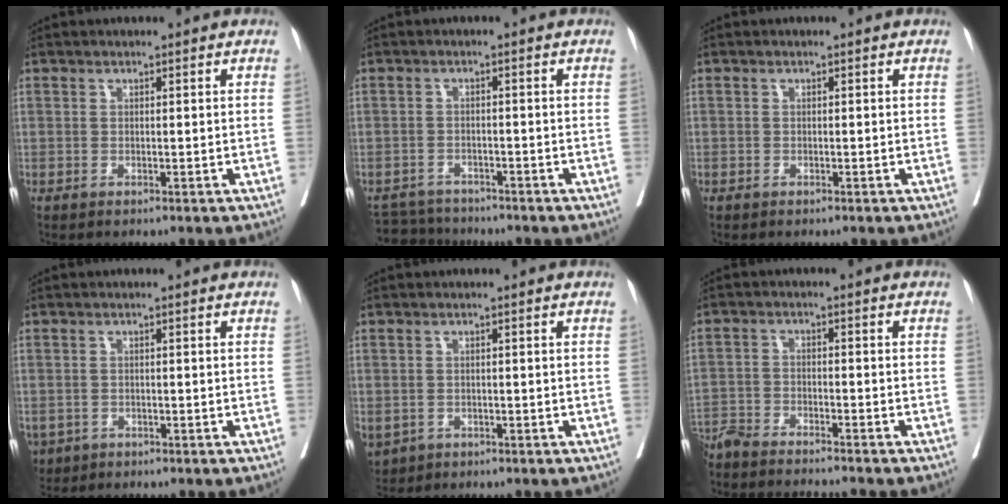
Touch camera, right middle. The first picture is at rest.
{"total": 4.8, "force": [-4.7, 0.8, -0.5], "torque": [0.009, -0.004, -0.081]}
{"total": 0.9, "force": [-0.2, 0.9, -0.1], "torque": [0.007, 0.007, -0.008]}
{"total": 4.0, "force": [-2.2, 3.1, 1.2], "torque": [-0.022, -0.001, -0.033]}
{"total": 6.5, "force": [-2.9, 5.2, 2.7], "torque": [-0.076, -0.006, -0.038]}
{"total": 12.0, "force": [-11.3, 0.3, 3.9], "torque": [-0.044, -0.009, -0.176]}